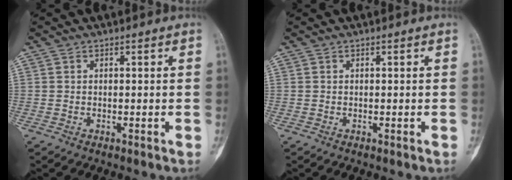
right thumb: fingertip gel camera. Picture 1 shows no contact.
{"total": 0.0}